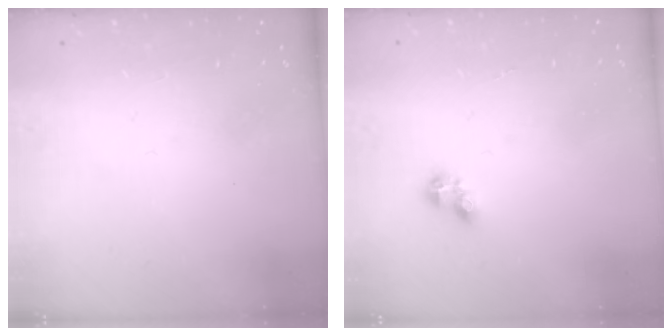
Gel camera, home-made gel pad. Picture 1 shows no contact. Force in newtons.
{"total": 2.9, "press": 2.8, "slide": 0.5}